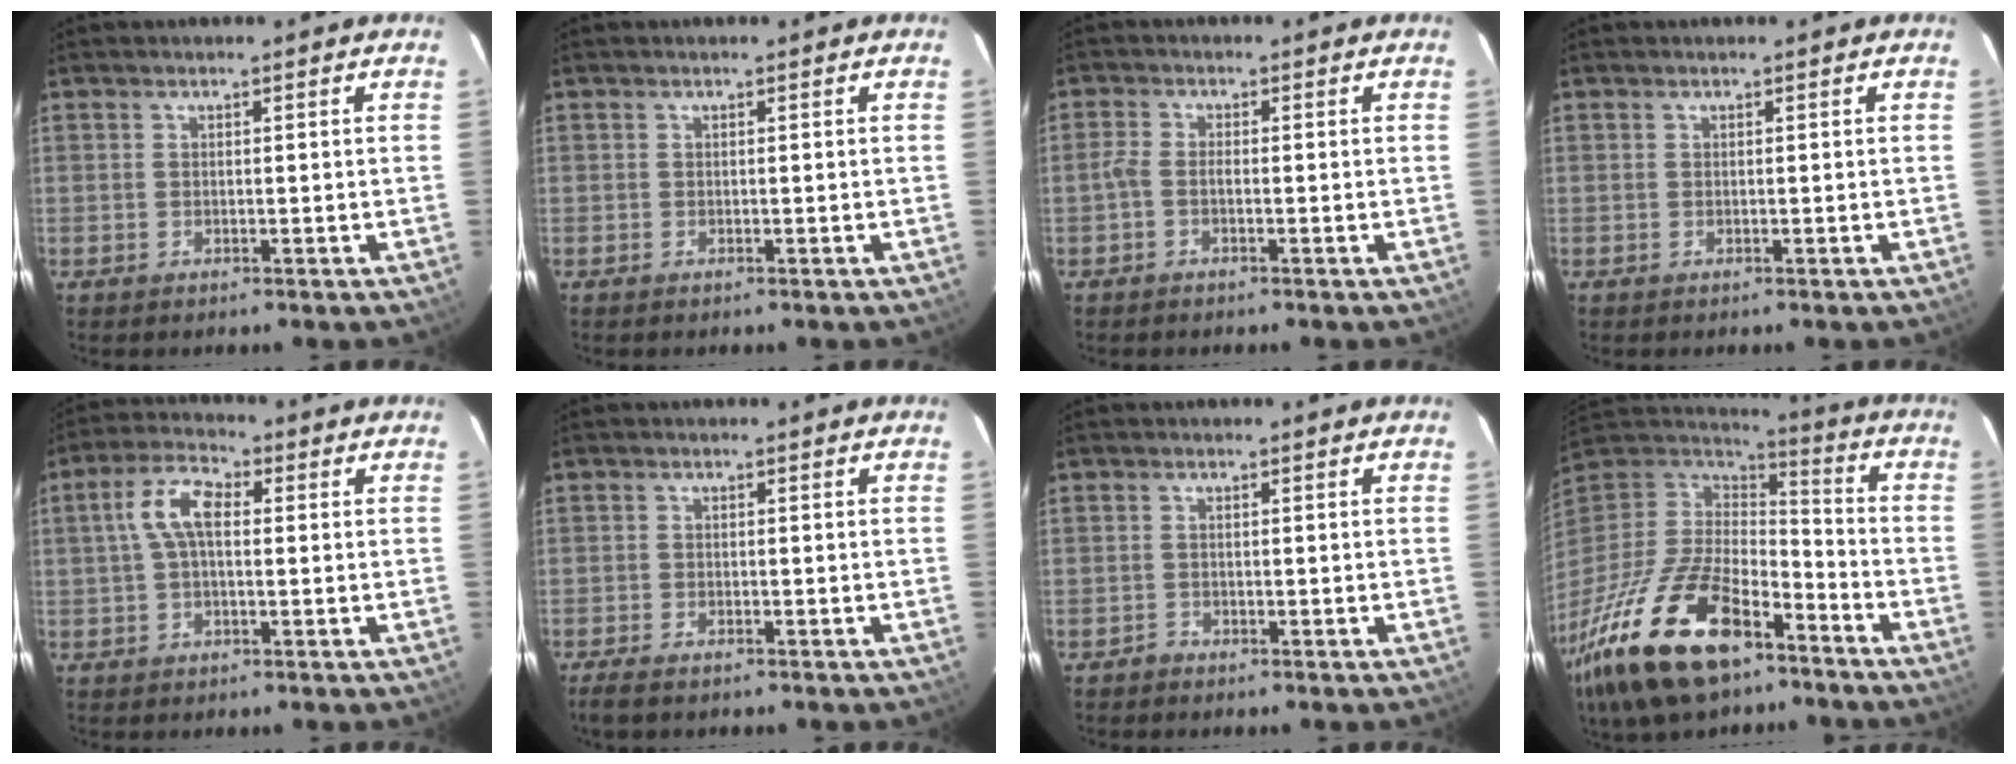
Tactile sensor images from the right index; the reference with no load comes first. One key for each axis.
{"total": 0.0}
{"total": 1.9, "fx": -1.0, "fy": 0.6, "fz": 1.5, "tx": -0.037, "ty": 0.004, "tz": -0.026}
{"total": 0.0}
{"total": 7.0, "fx": 0.7, "fy": 3.4, "fz": 6.1, "tx": -0.125, "ty": 0.021, "tz": 0.013}
{"total": 3.8, "fx": -3.1, "fy": 1.0, "fz": 2.0, "tx": -0.052, "ty": -0.014, "tz": -0.059}
{"total": 0.8, "fx": -0.7, "fy": 0.3, "fz": -0.2, "tx": 0.003, "ty": 0.005, "tz": -0.016}
{"total": 27.6, "fx": -17.3, "fy": 12.4, "fz": 17.6, "tx": -0.367, "ty": -0.041, "tz": -0.295}